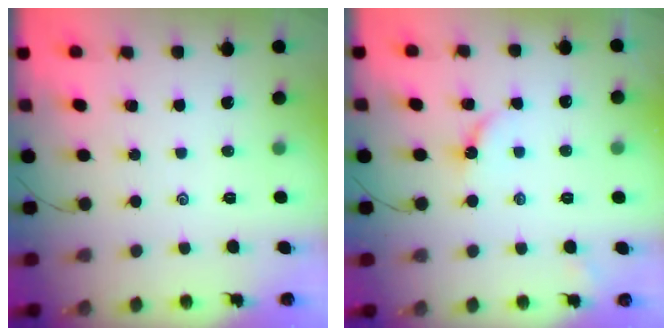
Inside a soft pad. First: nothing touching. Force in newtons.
{"total": 3.5, "press": 3.5, "slide": 0.3}